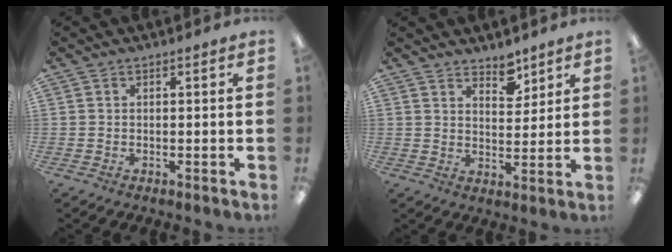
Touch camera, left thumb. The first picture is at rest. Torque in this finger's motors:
{"motor_torque": [0.10, 0.13, -0.14, -0.28, 0.02]}